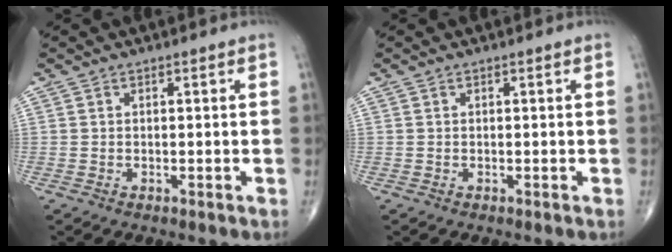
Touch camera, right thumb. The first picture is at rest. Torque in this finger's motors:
{"motor_torque": [0.00, 0.00, 0.04, 0.03, 0.00]}